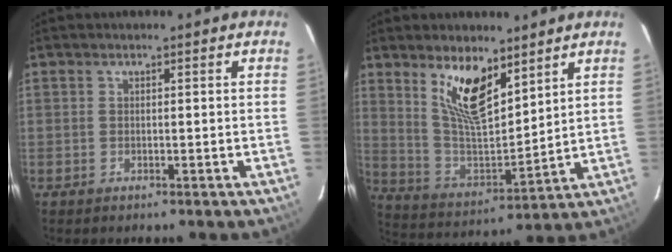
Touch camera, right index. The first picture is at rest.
{"total": 12.8, "force": [7.8, 4.7, 9.0], "torque": [-0.170, -0.004, 0.161]}